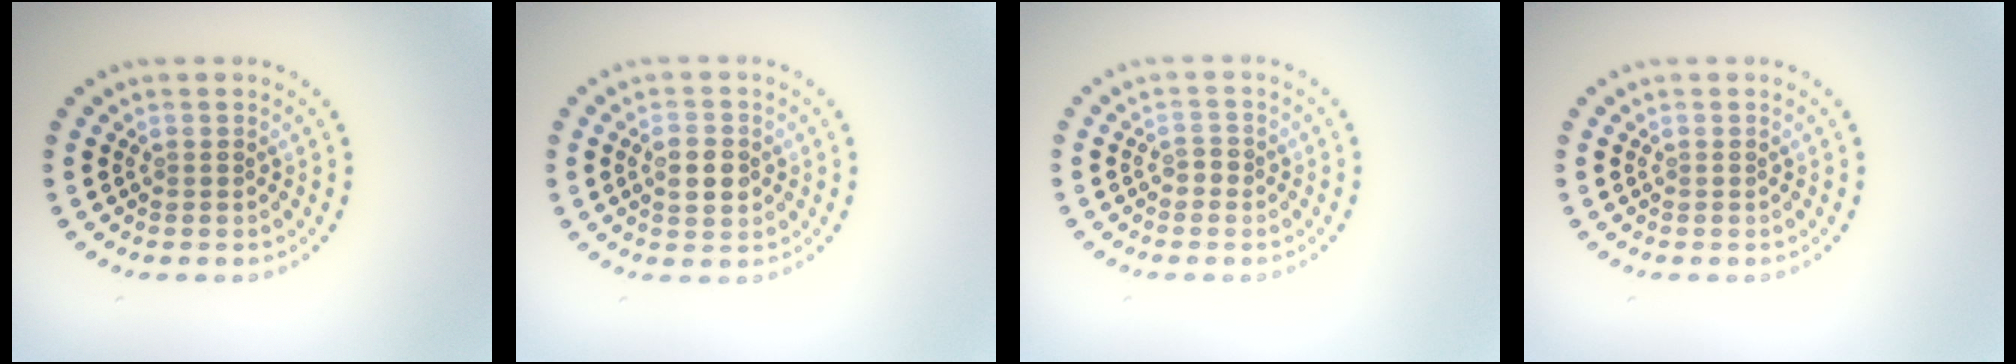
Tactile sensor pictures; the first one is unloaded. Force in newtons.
{"total": 2.6, "press": 2.6, "slide": 0.0}
{"total": 1.0, "press": 0.9, "slide": 0.3}
{"total": 0.0}